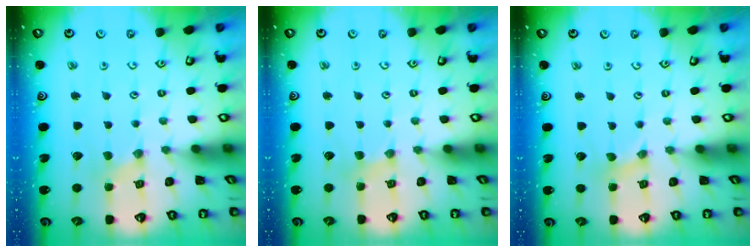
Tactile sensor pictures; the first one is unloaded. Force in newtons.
{"total": 2.3, "press": 2.3, "slide": 0.3}
{"total": 0.0}